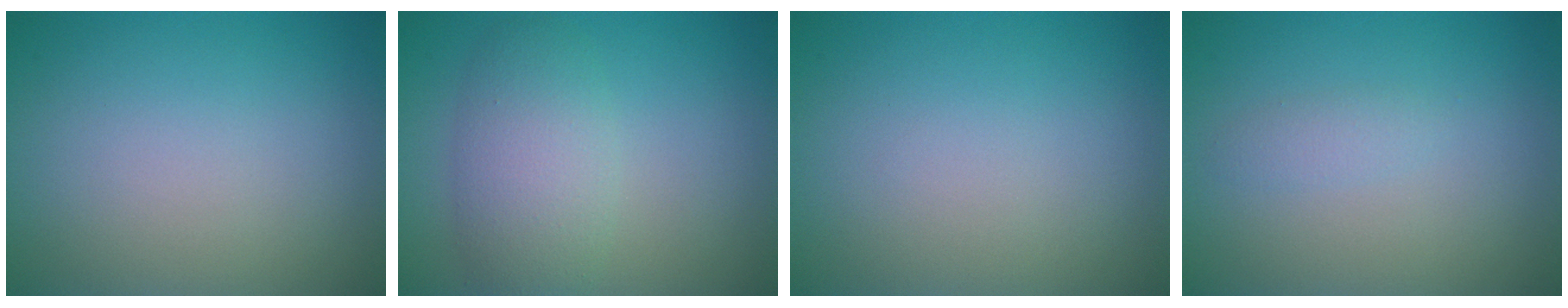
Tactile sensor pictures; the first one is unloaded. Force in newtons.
{"total": 4.8, "press": 4.8, "slide": 0.3}
{"total": 0.0}
{"total": 0.9, "press": 0.9, "slide": 0.0}